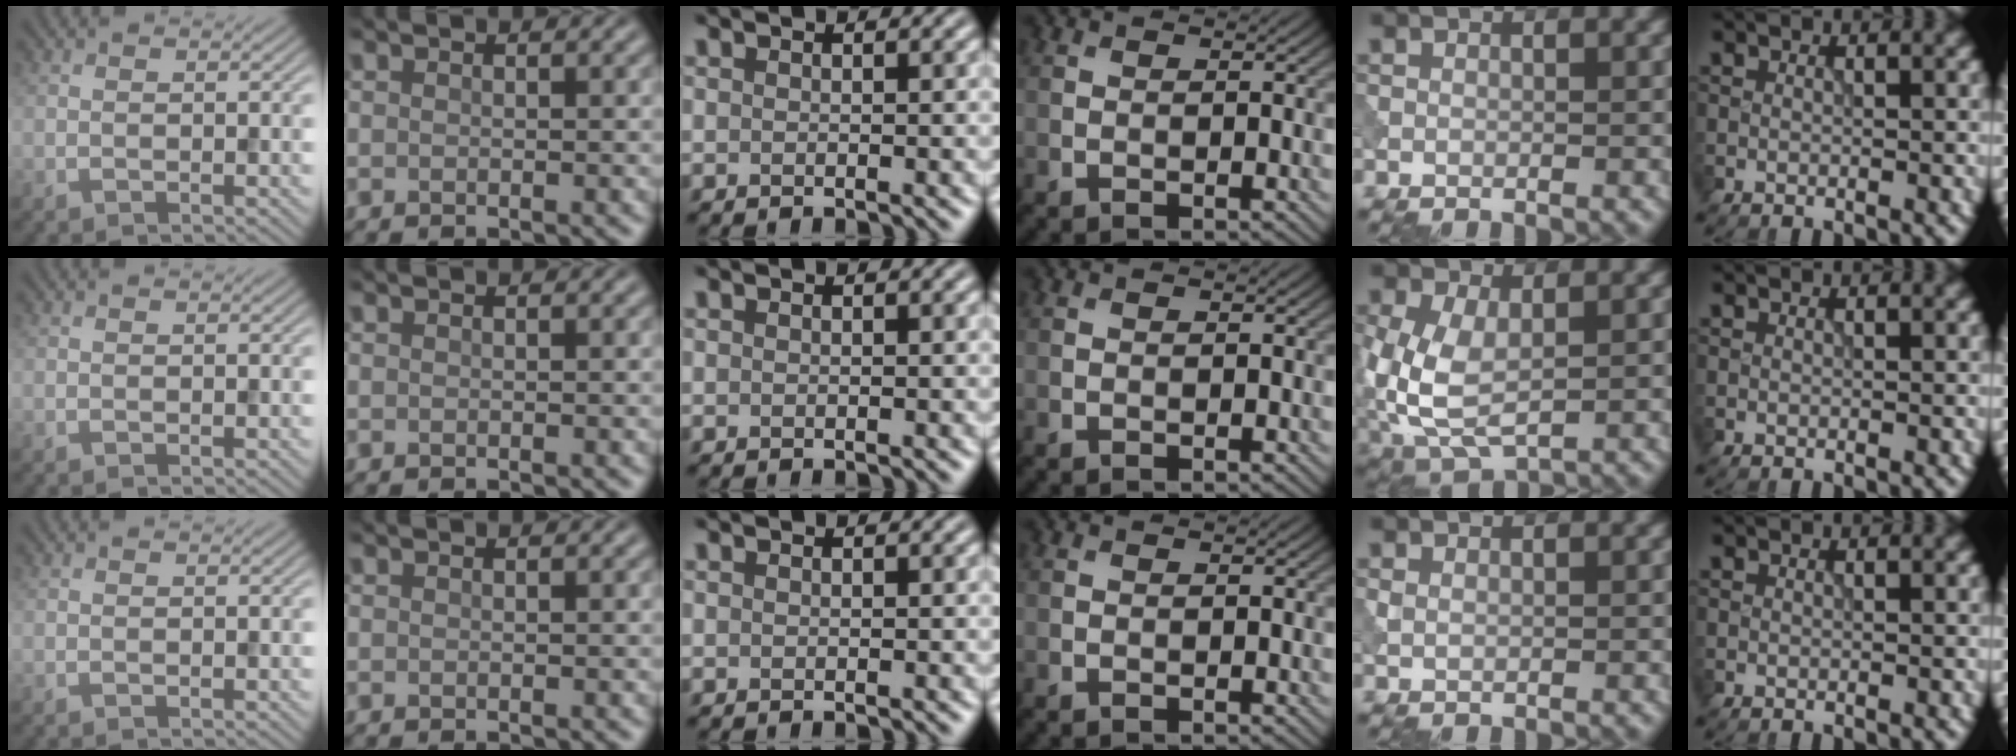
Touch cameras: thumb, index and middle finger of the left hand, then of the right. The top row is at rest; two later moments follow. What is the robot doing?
{"motion": "press", "object": "tv remote"}